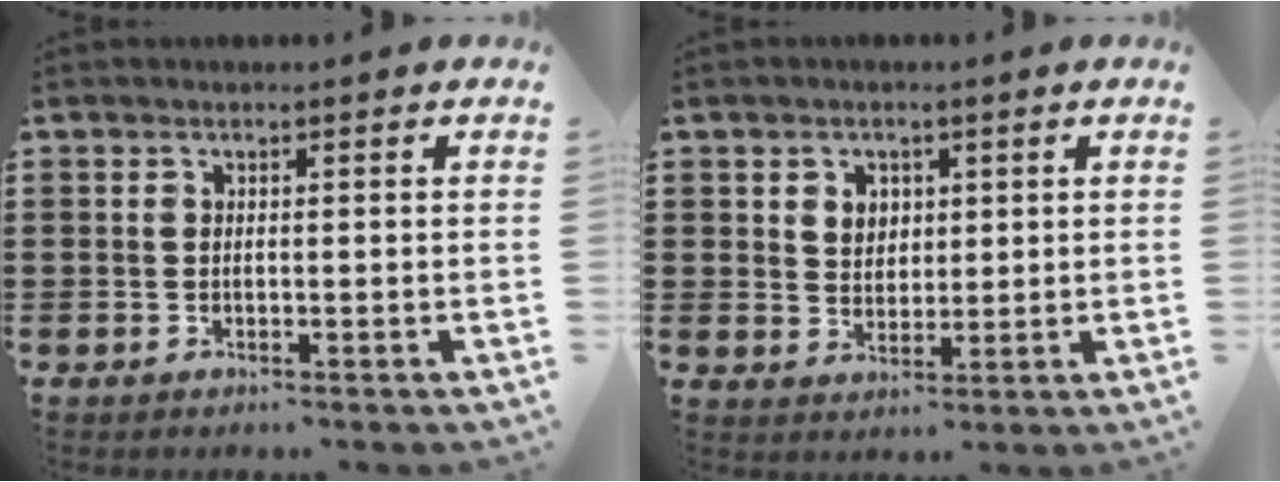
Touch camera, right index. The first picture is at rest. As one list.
[{"total": 3.1, "force": [1.4, 2.6, 0.9], "torque": [-0.029, 0.011, 0.023]}]